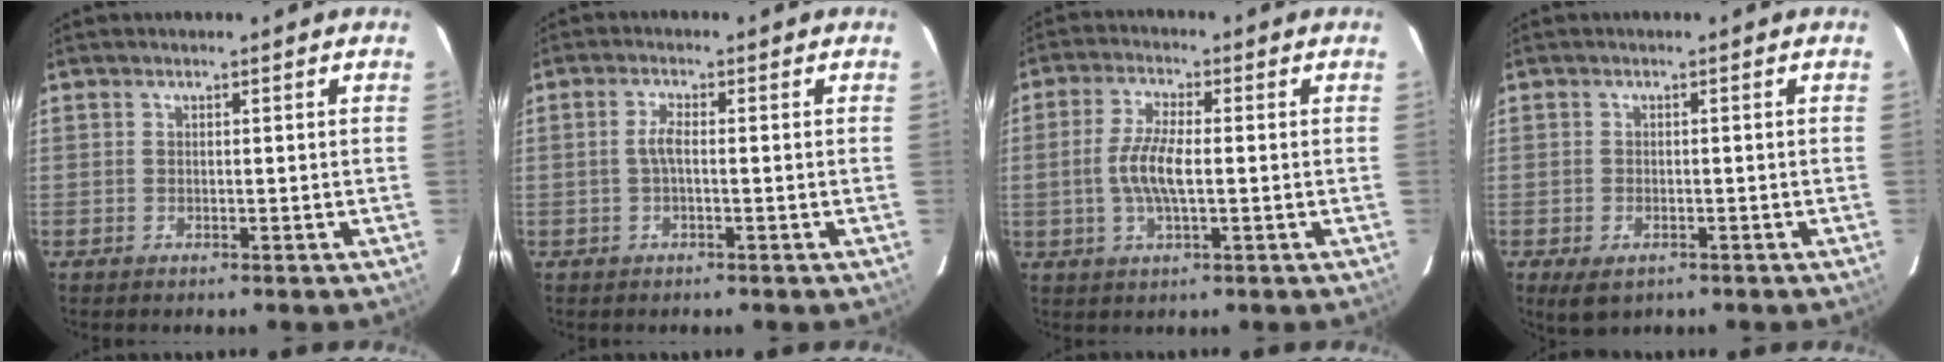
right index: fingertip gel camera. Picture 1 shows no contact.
{"total": 2.3, "force": [-0.3, 0.5, 2.2], "torque": [-0.047, 0.005, -0.006]}
{"total": 7.3, "force": [-0.6, 2.3, 6.9], "torque": [-0.141, 0.002, -0.012]}
{"total": 3.8, "force": [-2.0, 2.3, 2.2], "torque": [-0.043, -0.015, -0.030]}